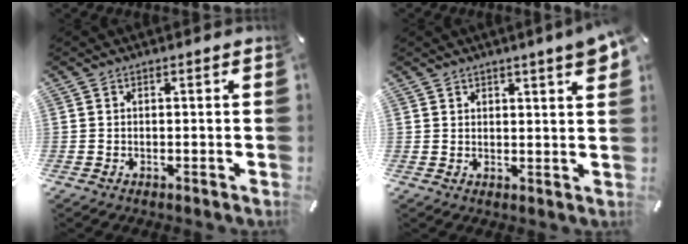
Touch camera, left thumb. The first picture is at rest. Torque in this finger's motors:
{"motor_torque": [1.06, 1.00, 0.38, -0.31, 0.08]}